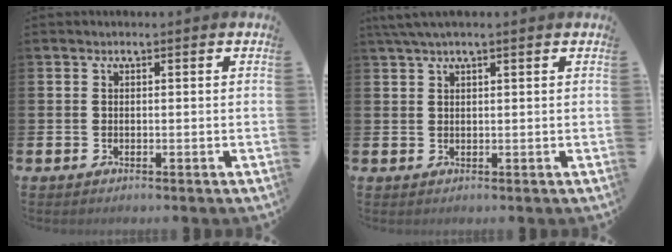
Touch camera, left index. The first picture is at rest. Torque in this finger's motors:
{"motor_torque": [0.88, -1.26, 0.08, 0.06]}